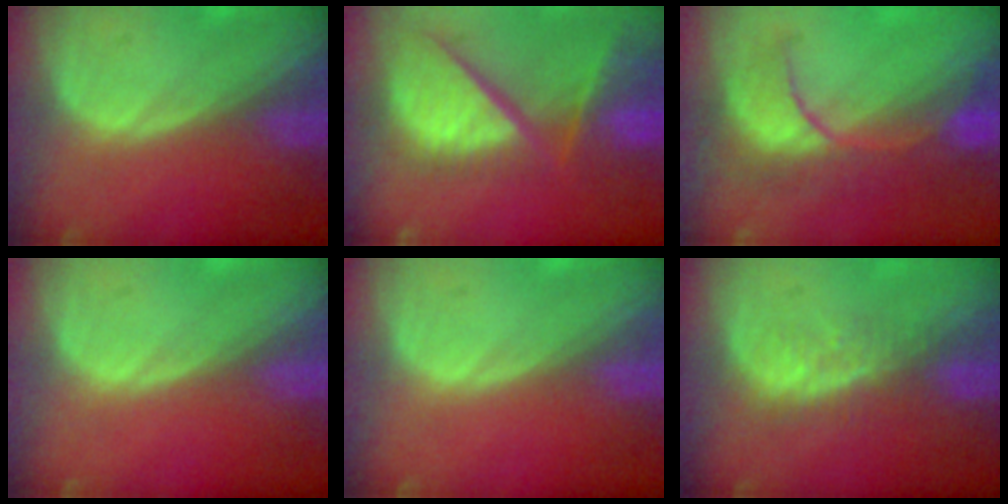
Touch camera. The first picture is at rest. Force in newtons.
{"total": 12.6, "press": 10.3, "slide": 7.2}
{"total": 8.3, "press": 8.3, "slide": 0.8}
{"total": 0.0}
{"total": 0.0}
{"total": 4.5, "press": 4.2, "slide": 1.7}